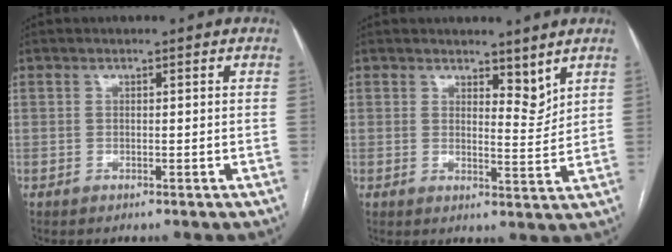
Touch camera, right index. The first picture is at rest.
{"total": 3.9, "force": [3.1, 1.4, 1.8], "torque": [-0.022, -0.013, 0.051]}